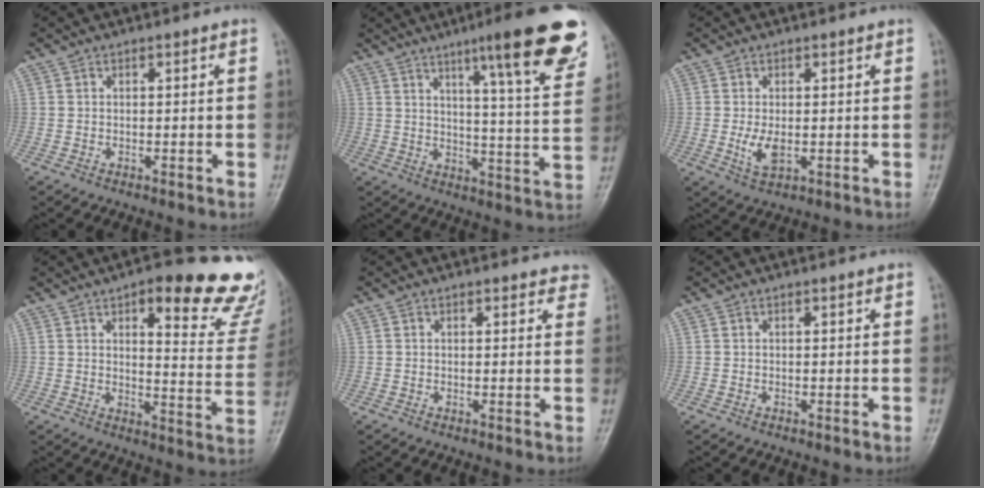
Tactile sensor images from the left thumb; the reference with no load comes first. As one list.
[{"total": 17.5, "force": [10.5, 2.1, 13.8], "torque": [-0.166, -0.054, 0.142]}, {"total": 4.0, "force": [-0.2, 2.1, 3.4], "torque": [-0.066, -0.010, 0.001]}, {"total": 21.1, "force": [13.0, 6.8, 15.1], "torque": [-0.140, -0.063, 0.151]}, {"total": 2.9, "force": [2.5, 1.3, 0.9], "torque": [0.017, -0.007, 0.014]}, {"total": 0.0}]